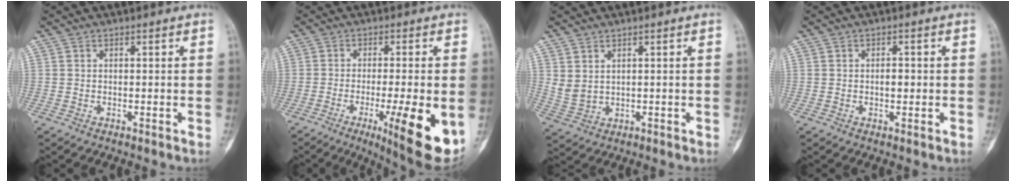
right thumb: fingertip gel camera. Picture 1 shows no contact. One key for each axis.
{"total": 14.2, "fx": -4.1, "fy": 2.5, "fz": 13.4, "tx": -0.164, "ty": -0.017, "tz": -0.050}
{"total": 3.5, "fx": 1.6, "fy": 2.1, "fz": 2.4, "tx": -0.042, "ty": -0.008, "tz": 0.044}
{"total": 1.9, "fx": -0.1, "fy": 1.1, "fz": 1.6, "tx": -0.015, "ty": 0.003, "tz": -0.003}